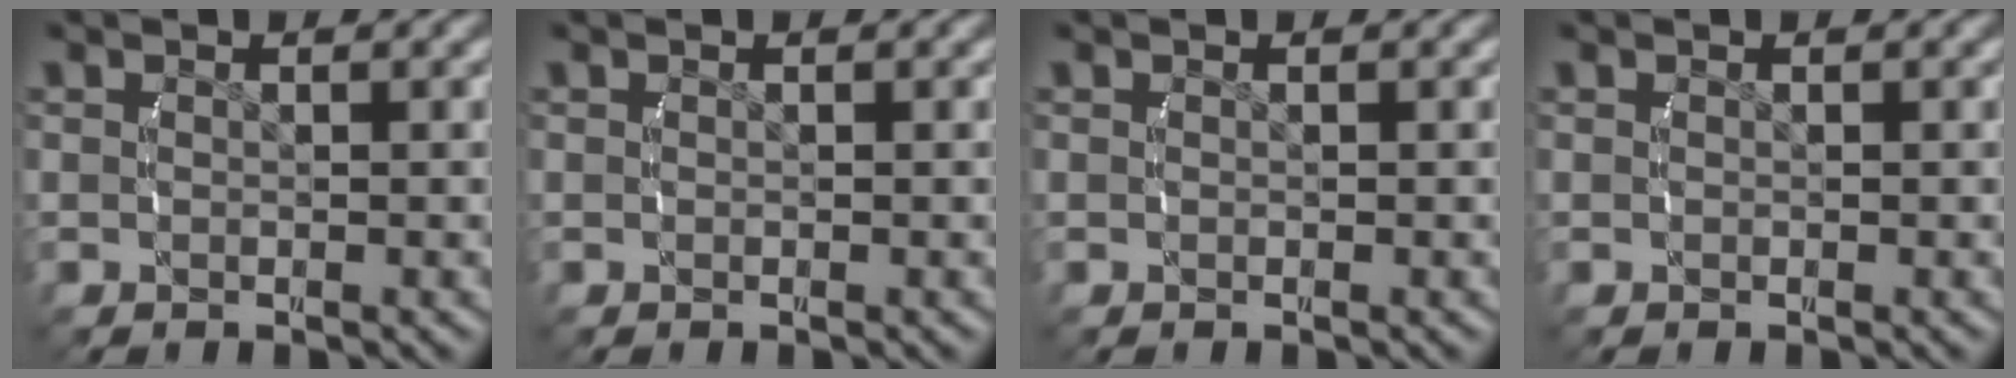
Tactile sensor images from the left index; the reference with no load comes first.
{"total": 0.0}
{"total": 0.0}
{"total": 0.0}